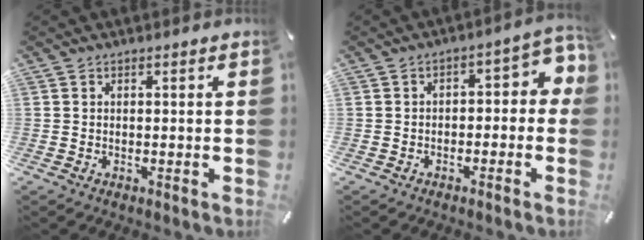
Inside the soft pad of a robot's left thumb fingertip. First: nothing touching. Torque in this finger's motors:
{"motor_torque": [-0.08, -0.02, 0.31, 0.33, 0.09]}